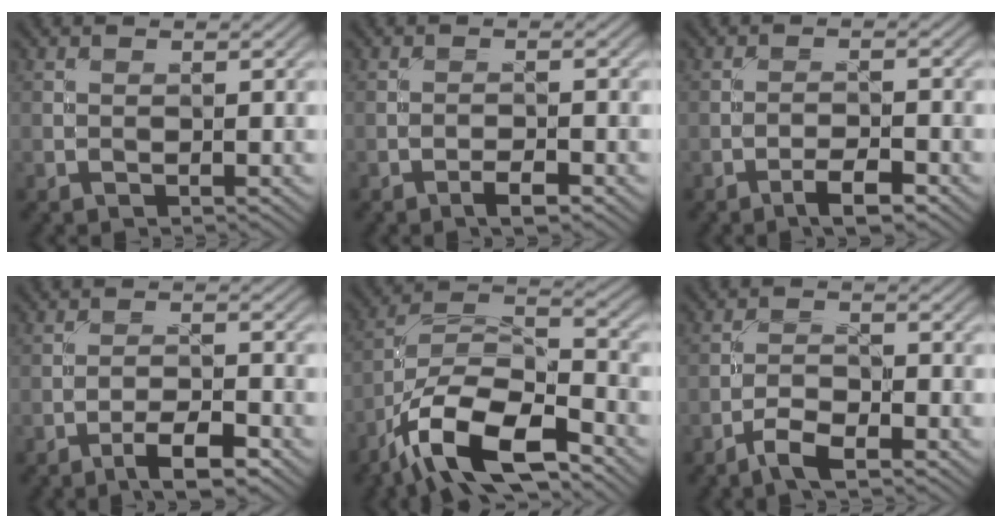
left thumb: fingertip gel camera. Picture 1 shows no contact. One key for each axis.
{"total": 2.2, "fx": -1.4, "fy": 0.5, "fz": 1.6, "tx": -0.029, "ty": 0.003, "tz": -0.030}
{"total": 3.5, "fx": -2.3, "fy": 0.8, "fz": 2.5, "tx": -0.045, "ty": 0.007, "tz": -0.044}
{"total": 5.0, "fx": -3.3, "fy": 1.1, "fz": 3.5, "tx": -0.062, "ty": 0.008, "tz": -0.058}
{"total": 13.7, "fx": -8.8, "fy": 5.0, "fz": 9.2, "tx": -0.182, "ty": -0.003, "tz": -0.187}
{"total": 3.9, "fx": -2.7, "fy": 1.1, "fz": 2.5, "tx": -0.053, "ty": 0.001, "tz": -0.060}